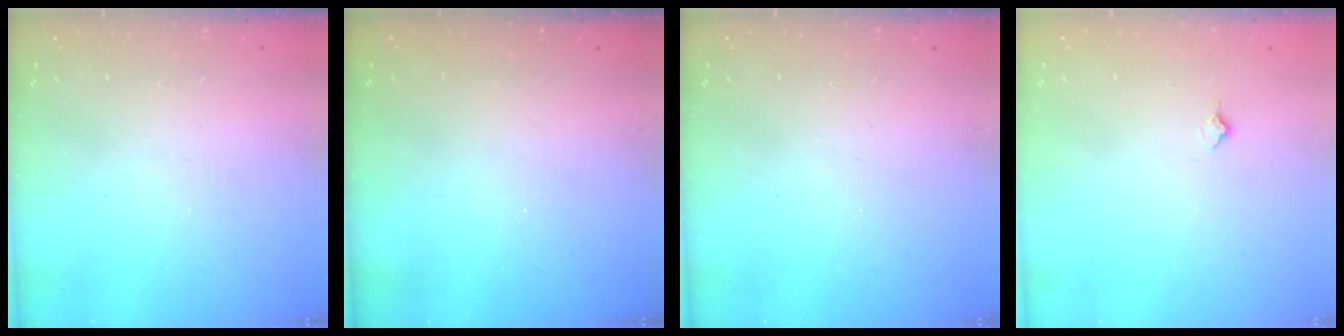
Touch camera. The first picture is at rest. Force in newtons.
{"total": 0.0}
{"total": 0.0}
{"total": 3.9, "press": 3.8, "slide": 0.6}